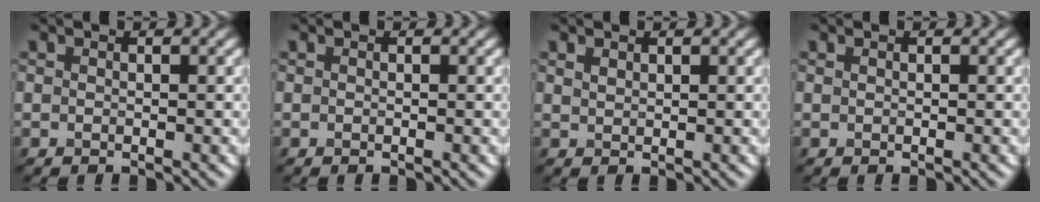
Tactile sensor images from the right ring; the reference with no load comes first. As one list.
[{"total": 0.0}, {"total": 0.9, "force": [0.7, 0.4, 0.3], "torque": [-0.009, 0.000, 0.017]}, {"total": 0.0}]